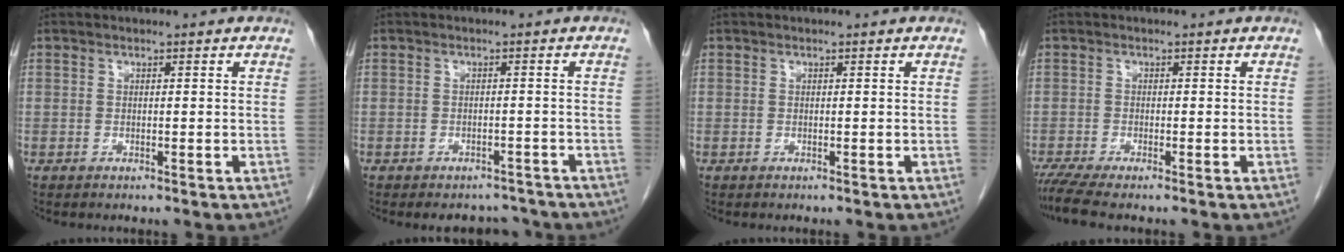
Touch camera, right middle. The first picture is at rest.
{"total": 4.6, "force": [-4.2, 1.9, 0.4], "torque": [0.004, 0.006, -0.052]}
{"total": 0.0}
{"total": 3.7, "force": [-3.0, -0.2, 2.1], "torque": [-0.043, -0.012, -0.059]}